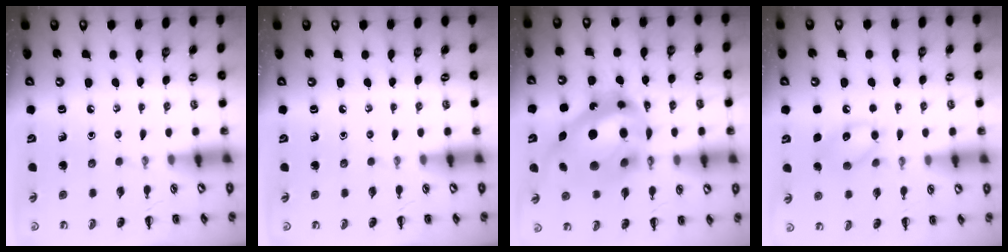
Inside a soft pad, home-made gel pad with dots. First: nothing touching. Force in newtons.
{"total": 0.0}
{"total": 22.5, "press": 21.8, "slide": 5.5}
{"total": 10.2, "press": 10.2, "slide": 0.9}